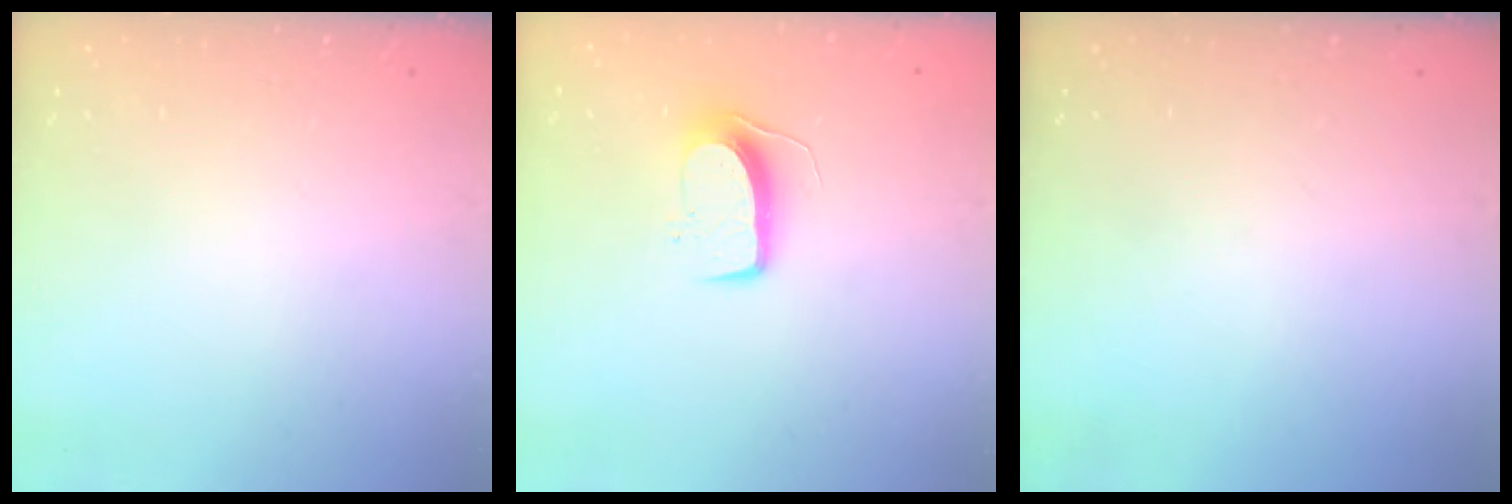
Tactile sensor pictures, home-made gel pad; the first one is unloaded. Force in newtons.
{"total": 9.3, "press": 9.3, "slide": 0.5}
{"total": 0.0}